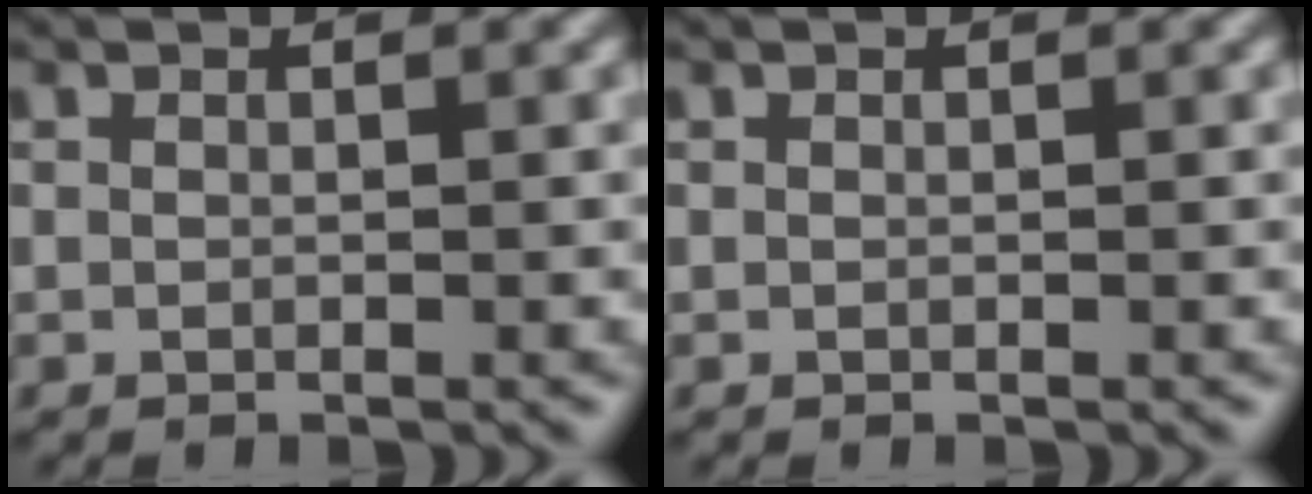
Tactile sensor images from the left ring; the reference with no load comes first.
{"total": 0.0}